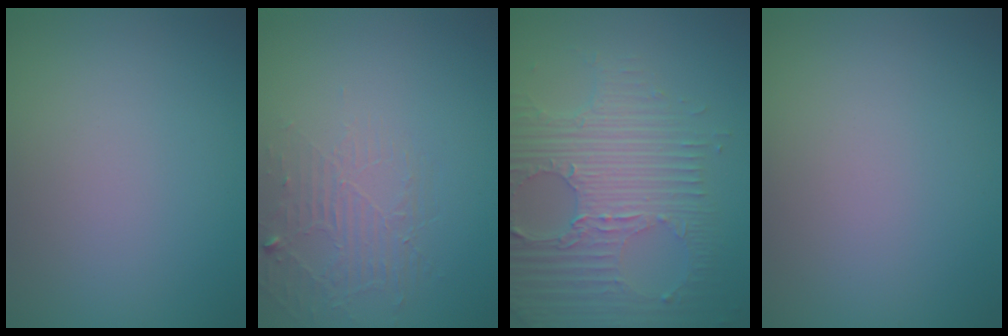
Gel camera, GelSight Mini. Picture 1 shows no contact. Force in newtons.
{"total": 1.8, "press": 0.8, "slide": 1.6}
{"total": 7.6, "press": 5.2, "slide": 5.6}
{"total": 0.0}